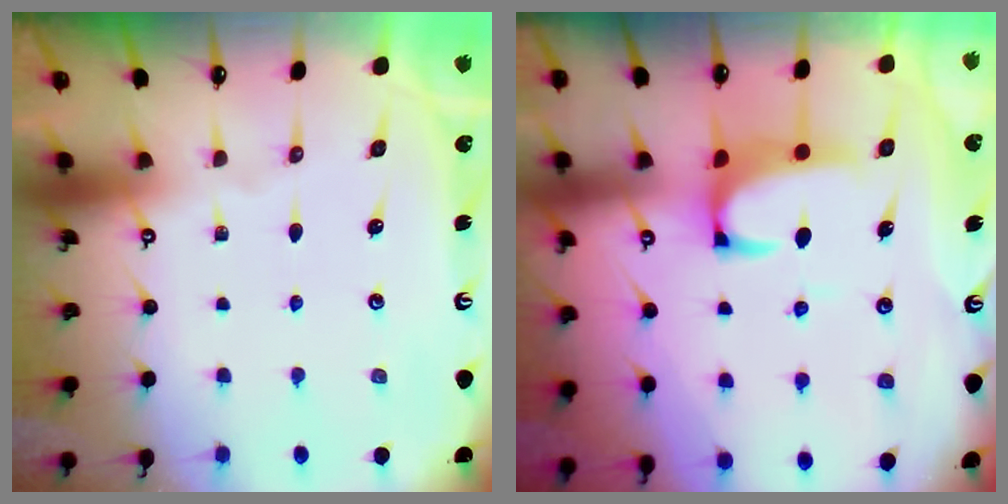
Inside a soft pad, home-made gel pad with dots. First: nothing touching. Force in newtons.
{"total": 2.3, "press": 2.1, "slide": 1.0}